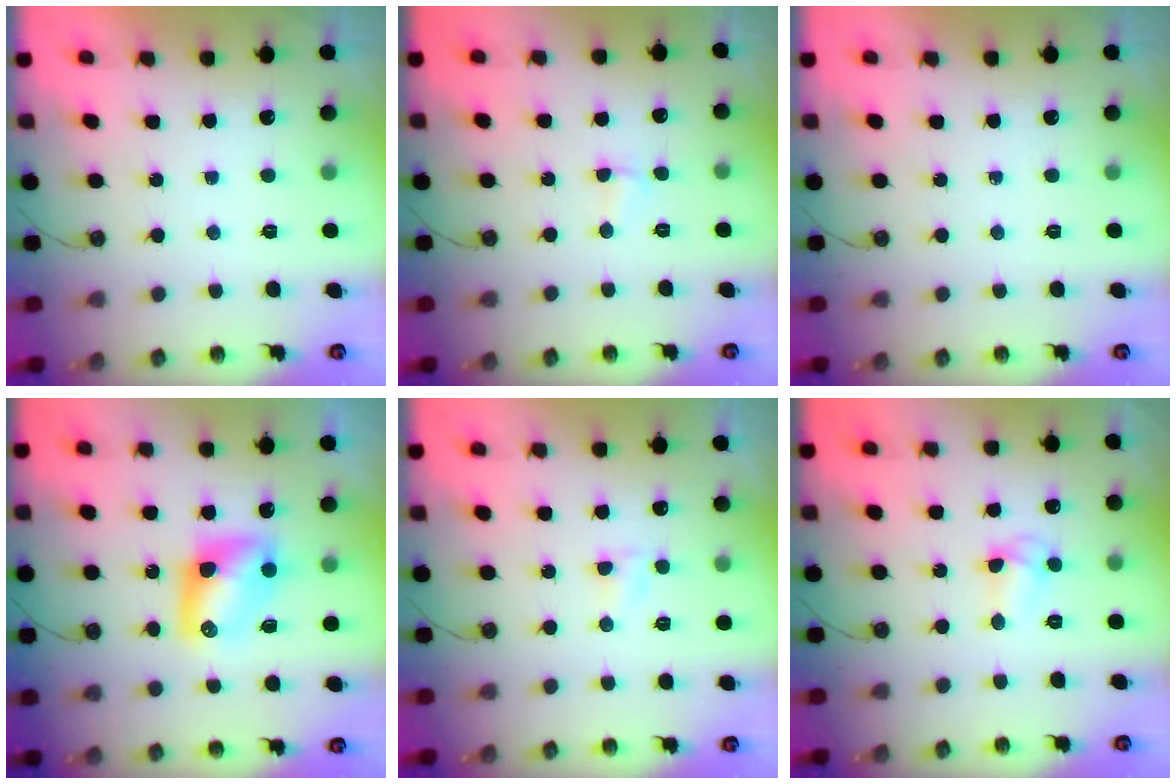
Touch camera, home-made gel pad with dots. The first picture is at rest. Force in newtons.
{"total": 2.9, "press": 2.9, "slide": 0.6}
{"total": 0.0}
{"total": 9.3, "press": 9.3, "slide": 0.4}
{"total": 3.0, "press": 3.0, "slide": 0.3}
{"total": 5.7, "press": 5.7, "slide": 0.6}